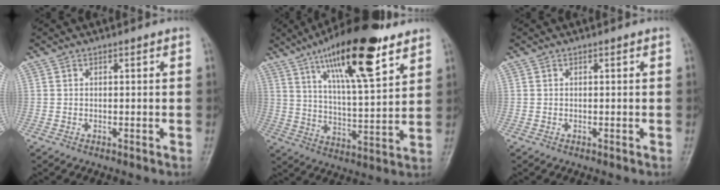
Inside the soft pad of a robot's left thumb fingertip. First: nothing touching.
{"total": 19.8, "force": [11.6, 5.3, 15.1], "torque": [-0.225, -0.044, 0.195]}
{"total": 0.0}